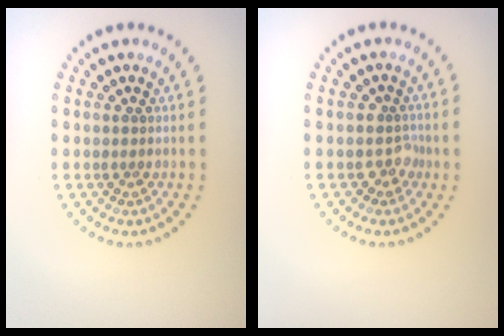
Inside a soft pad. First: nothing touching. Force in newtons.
{"total": 1.7, "press": 1.3, "slide": 1.1}